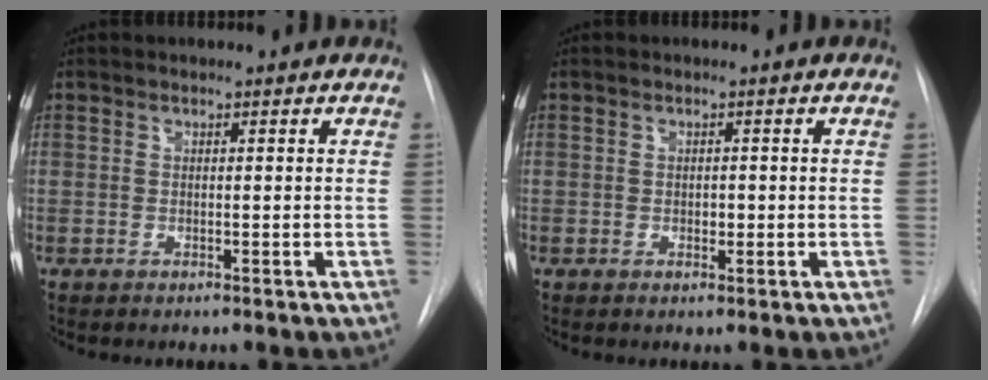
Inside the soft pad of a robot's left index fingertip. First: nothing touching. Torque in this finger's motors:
{"motor_torque": [0.09, -0.02, 0.00, 0.01]}